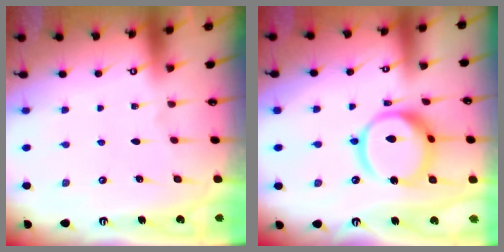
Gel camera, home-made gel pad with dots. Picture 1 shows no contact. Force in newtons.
{"total": 15.9, "press": 15.8, "slide": 1.7}